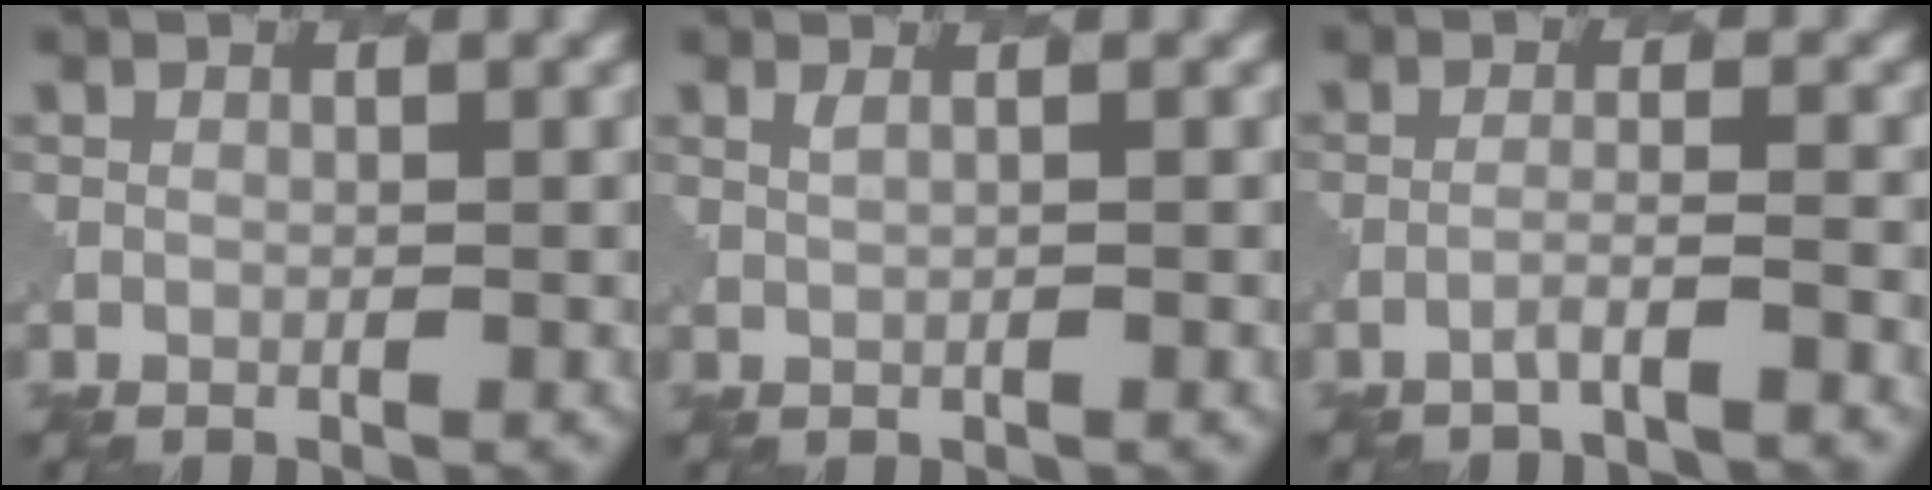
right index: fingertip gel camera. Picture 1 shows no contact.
{"total": 1.4, "force": [1.0, 0.5, 0.9], "torque": [-0.016, -0.002, 0.009]}
{"total": 1.7, "force": [-1.1, 0.1, 1.3], "torque": [-0.014, 0.011, -0.032]}